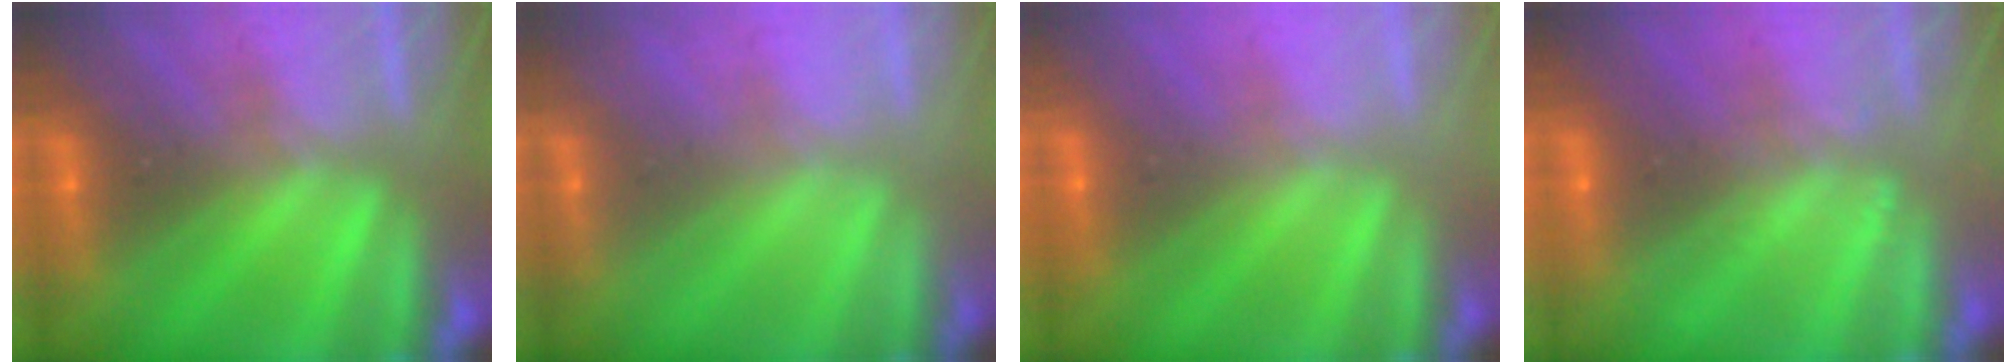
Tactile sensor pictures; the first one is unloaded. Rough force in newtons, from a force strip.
{"total": 2.2}
{"total": 2.9}
{"total": 1.8}